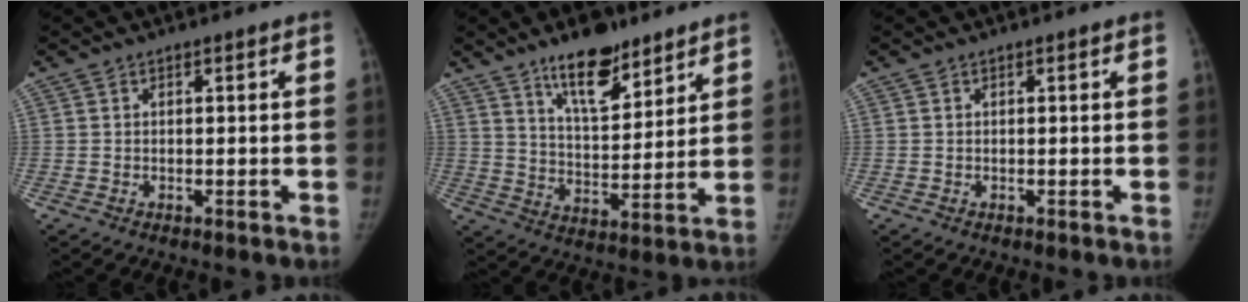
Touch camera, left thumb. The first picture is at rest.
{"total": 12.4, "force": [8.7, 5.0, 7.3], "torque": [-0.087, -0.061, 0.147]}
{"total": 0.0}